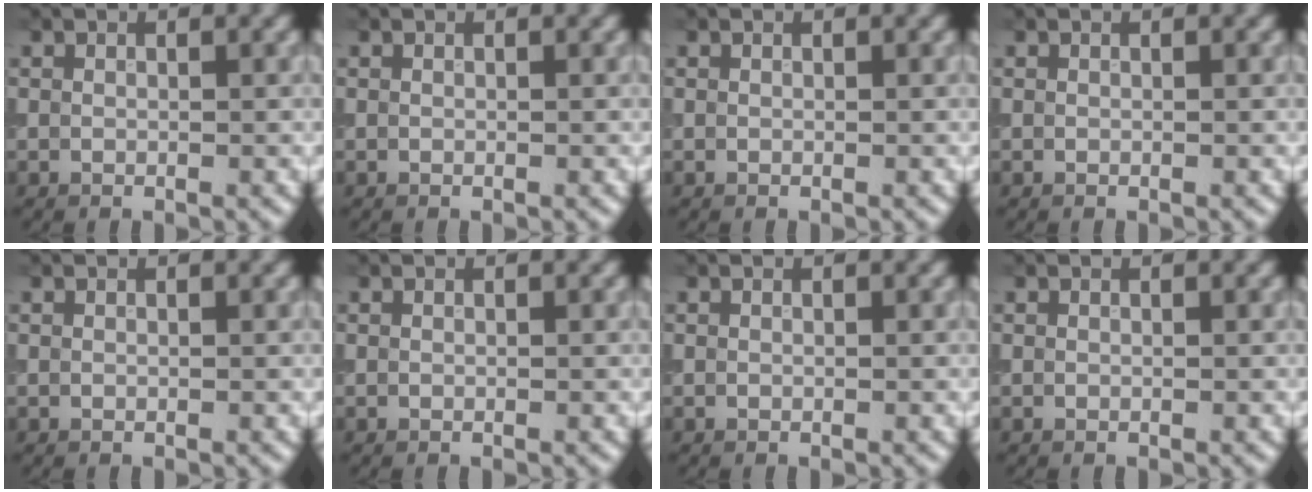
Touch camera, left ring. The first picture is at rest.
{"total": 0.0}
{"total": 0.0}
{"total": 0.0}
{"total": 0.0}
{"total": 0.0}
{"total": 0.0}
{"total": 0.0}